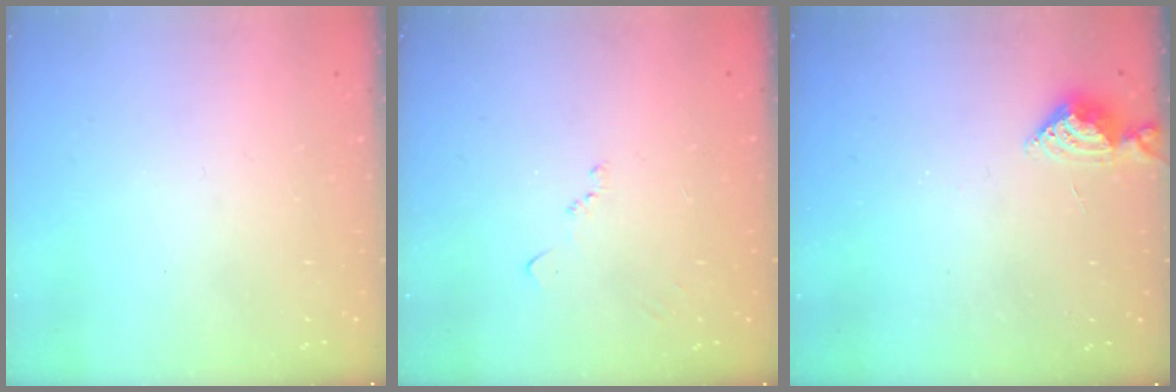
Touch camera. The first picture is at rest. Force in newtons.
{"total": 6.6, "press": 6.5, "slide": 0.8}
{"total": 5.1, "press": 5.1, "slide": 0.8}